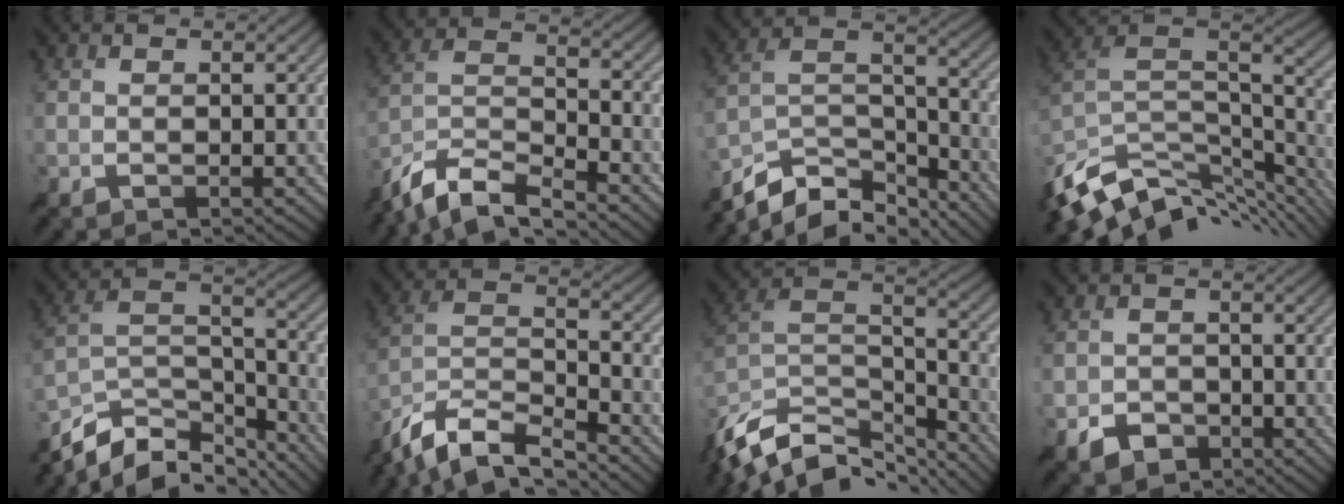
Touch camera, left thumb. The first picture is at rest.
{"total": 10.9, "force": [-9.0, 2.6, 5.7], "torque": [-0.122, -0.005, -0.180]}
{"total": 12.2, "force": [-9.9, 4.4, 5.5], "torque": [-0.118, 0.001, -0.181]}
{"total": 13.1, "force": [-8.1, 6.3, 8.2], "torque": [-0.206, -0.019, -0.133]}
{"total": 13.2, "force": [-10.2, 5.5, 6.3], "torque": [-0.146, -0.003, -0.183]}
{"total": 12.4, "force": [-10.1, 3.3, 6.4], "torque": [-0.141, -0.005, -0.196]}
{"total": 14.9, "force": [-11.0, 6.5, 7.6], "torque": [-0.217, -0.016, -0.187]}
{"total": 3.7, "force": [-2.4, 2.5, 1.3], "torque": [-0.022, -0.008, -0.050]}